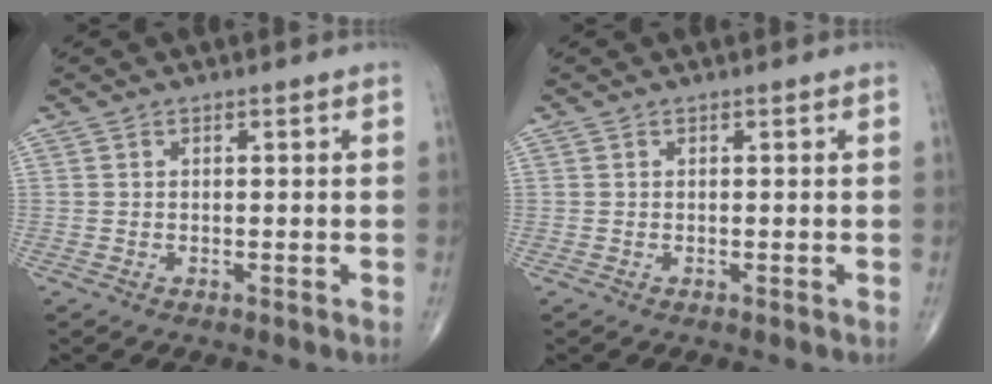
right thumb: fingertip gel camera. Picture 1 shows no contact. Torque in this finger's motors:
{"motor_torque": [0.00, 0.00, 0.00, 0.00, 0.00]}